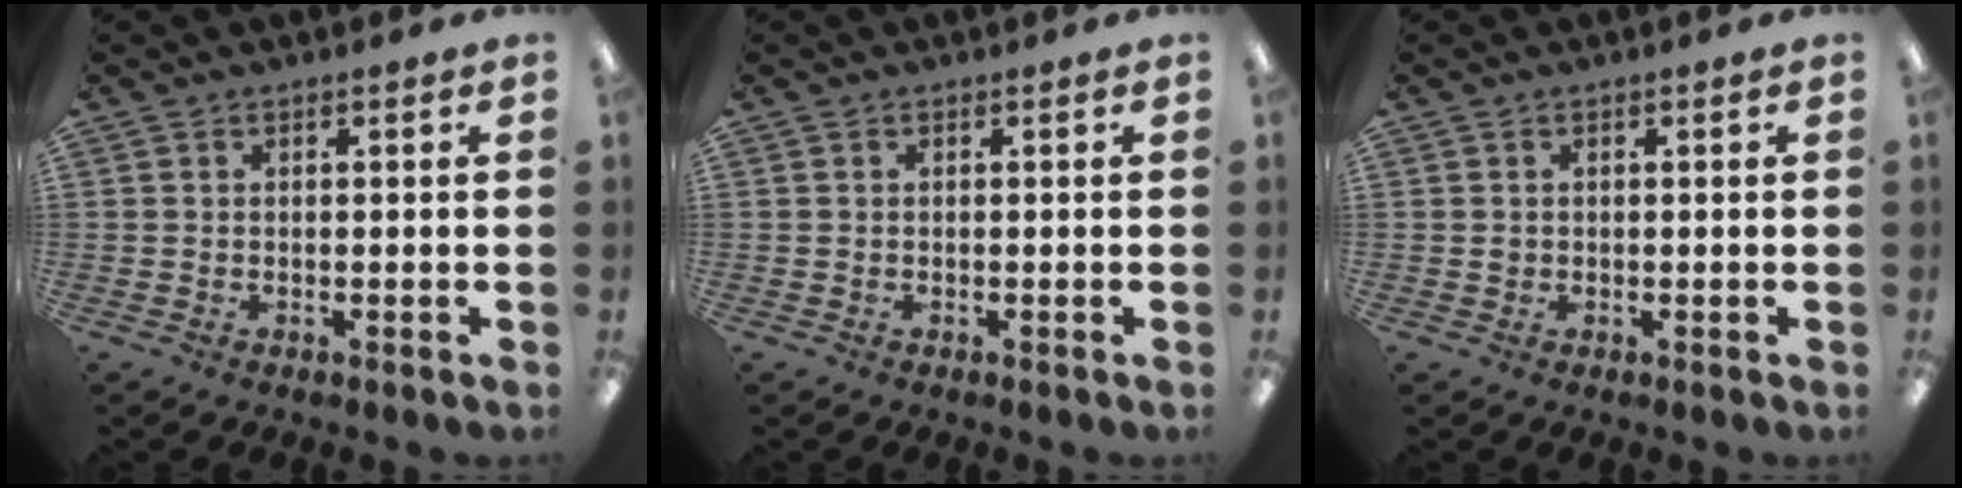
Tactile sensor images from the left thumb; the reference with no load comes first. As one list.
[{"total": 0.0}, {"total": 0.6, "force": [0.1, 0.5, -0.3], "torque": [0.006, 0.004, 0.000]}]